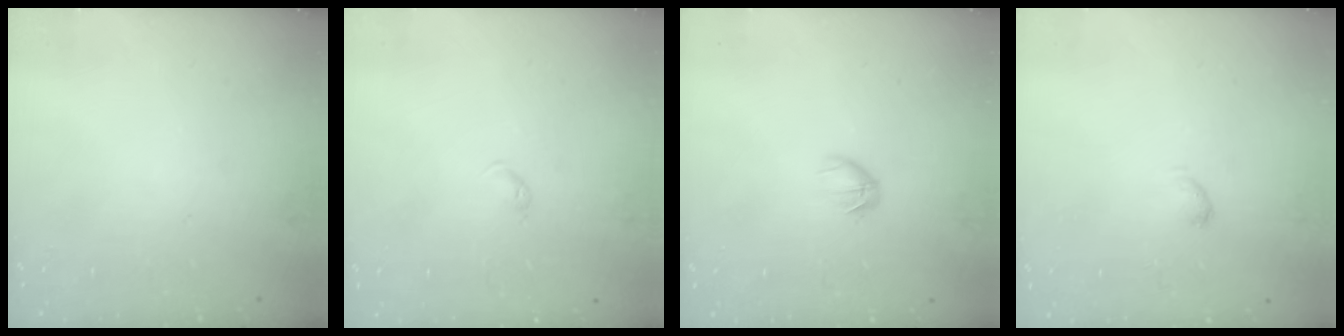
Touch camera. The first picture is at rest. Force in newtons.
{"total": 3.0, "press": 2.9, "slide": 0.6}
{"total": 4.8, "press": 4.6, "slide": 1.3}
{"total": 2.9, "press": 2.9, "slide": 0.5}